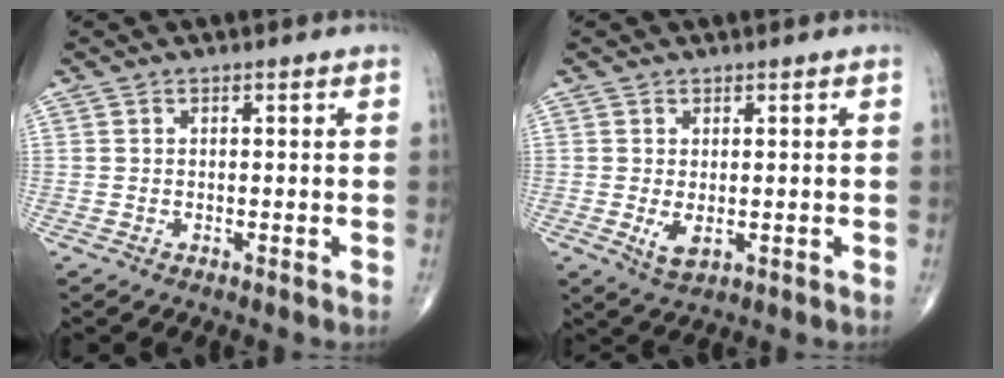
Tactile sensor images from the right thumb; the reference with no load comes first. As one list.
[{"total": 3.0, "force": [-0.3, 1.6, 2.6], "torque": [-0.041, -0.007, 0.003]}]